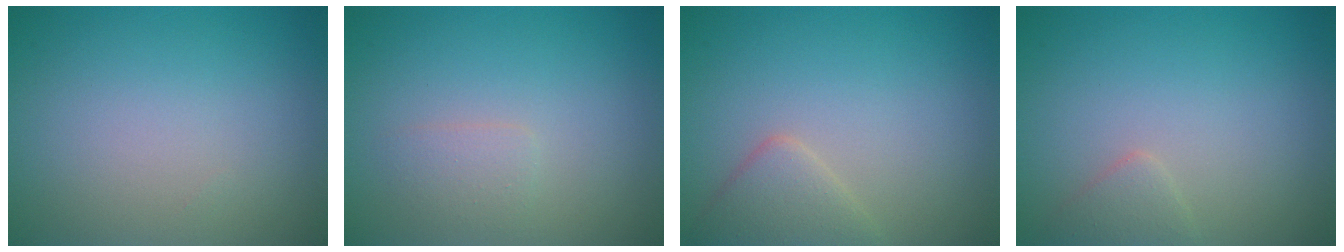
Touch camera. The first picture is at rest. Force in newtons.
{"total": 1.3, "press": 1.3, "slide": 0.0}
{"total": 2.6, "press": 2.6, "slide": 0.1}
{"total": 1.3, "press": 1.3, "slide": 0.1}